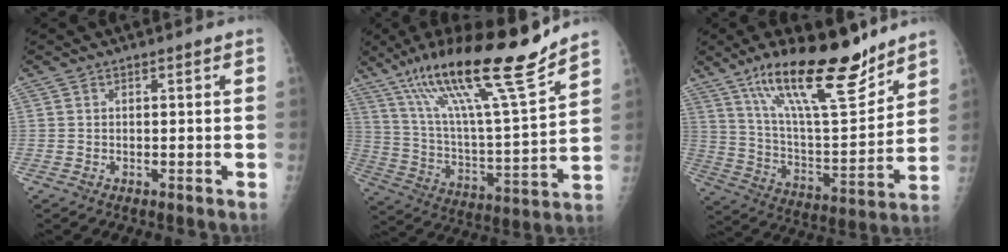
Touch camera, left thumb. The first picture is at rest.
{"total": 23.9, "force": [16.7, 2.8, 16.9], "torque": [-0.271, -0.065, 0.292]}
{"total": 23.0, "force": [15.9, 6.5, 15.2], "torque": [-0.226, -0.076, 0.274]}